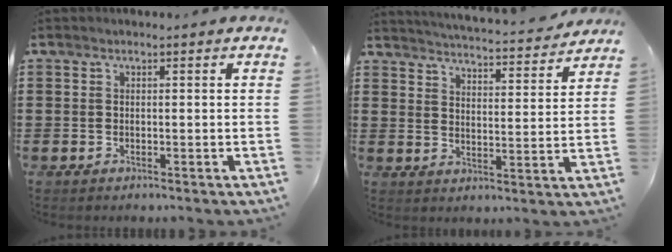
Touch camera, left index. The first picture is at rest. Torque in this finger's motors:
{"motor_torque": [1.07, 1.06, 0.34, 0.12]}